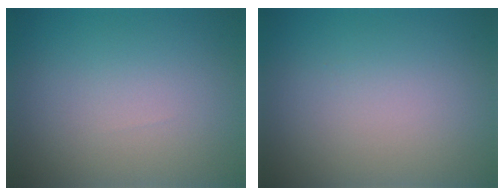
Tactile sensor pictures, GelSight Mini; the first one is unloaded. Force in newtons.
{"total": 0.0}